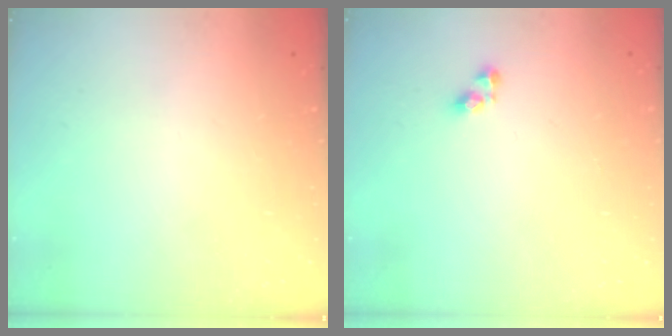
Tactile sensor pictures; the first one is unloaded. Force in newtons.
{"total": 4.0, "press": 4.0, "slide": 0.2}